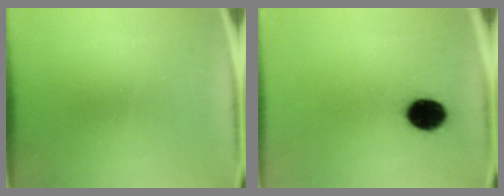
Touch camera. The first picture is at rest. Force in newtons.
{"total": 8.4}